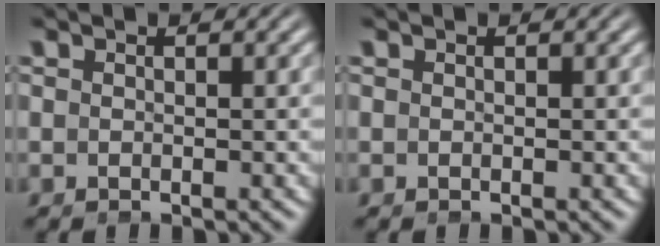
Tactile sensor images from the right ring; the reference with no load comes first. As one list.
[{"total": 0.0}]